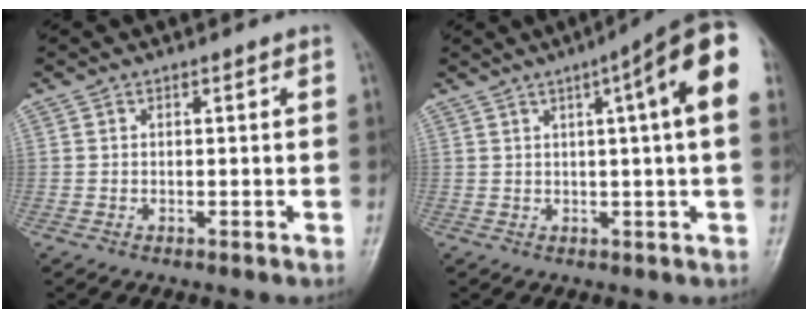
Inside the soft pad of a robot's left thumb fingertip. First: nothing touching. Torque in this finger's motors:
{"motor_torque": [1.78, 2.37, 1.68, -0.66, 0.11]}